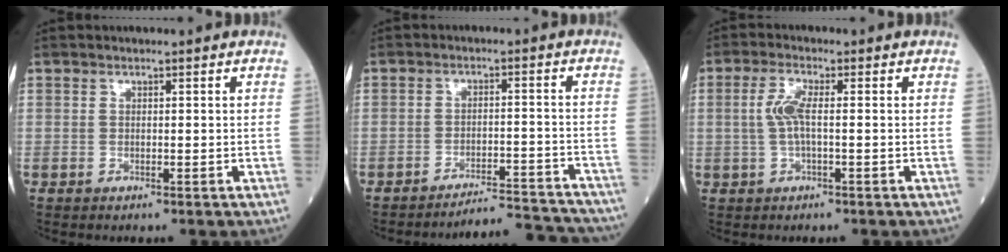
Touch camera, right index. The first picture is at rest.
{"total": 10.7, "force": [-10.7, -0.1, 0.2], "torque": [0.012, 0.022, -0.143]}
{"total": 4.0, "force": [0.1, 0.7, 3.9], "torque": [-0.092, 0.005, -0.001]}